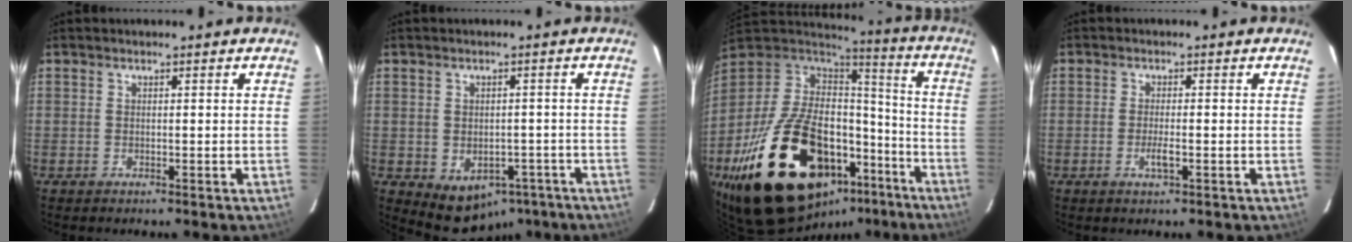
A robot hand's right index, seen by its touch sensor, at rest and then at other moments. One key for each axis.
{"total": 8.2, "fx": -4.6, "fy": 6.1, "fz": 3.0, "tx": -0.048, "ty": 0.012, "tz": -0.033}
{"total": 35.3, "fx": -19.3, "fy": 18.9, "fz": 22.7, "tx": -0.426, "ty": 0.000, "tz": -0.277}
{"total": 2.5, "fx": -0.9, "fy": 0.4, "fz": 2.3, "tx": -0.045, "ty": -0.003, "tz": -0.016}